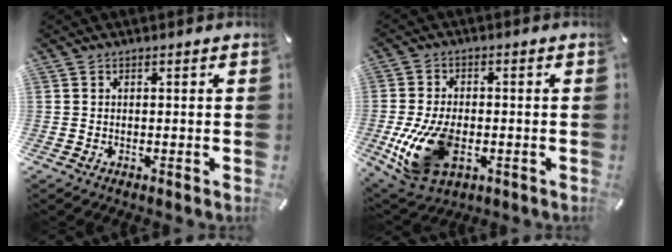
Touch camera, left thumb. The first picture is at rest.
{"total": 14.5, "force": [-3.4, 9.2, 10.7], "torque": [-0.227, -0.005, -0.059]}